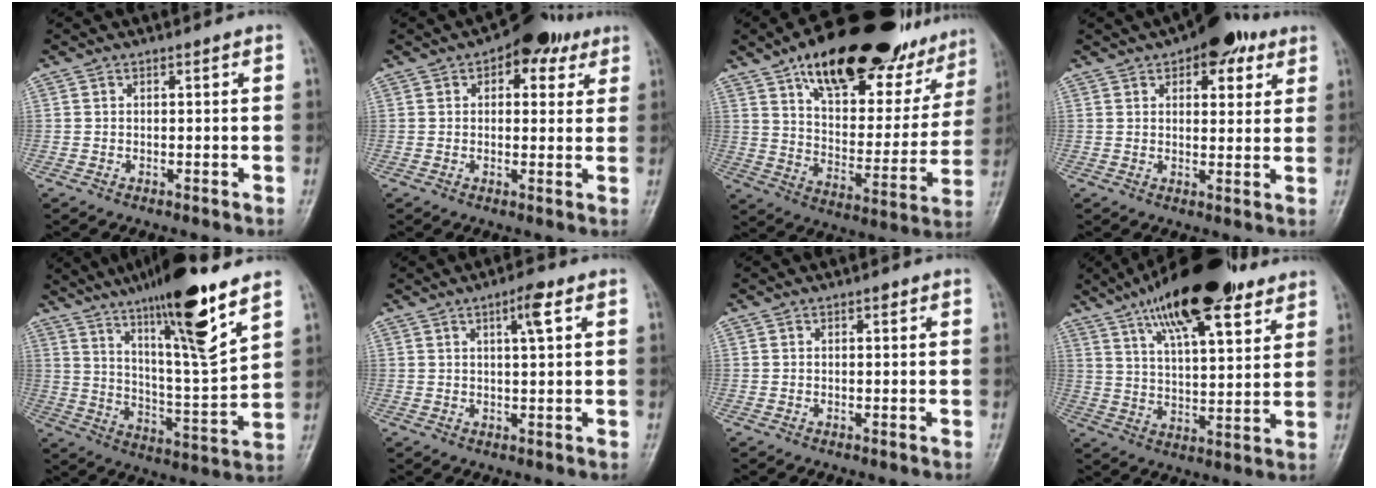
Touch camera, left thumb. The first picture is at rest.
{"total": 8.4, "force": [4.2, 5.1, 5.3], "torque": [-0.028, -0.003, 0.049]}
{"total": 29.9, "force": [19.6, 12.6, 18.9], "torque": [-0.236, -0.041, 0.295]}
{"total": 9.9, "force": [5.4, 5.0, 6.6], "torque": [-0.050, -0.014, 0.069]}
{"total": 19.3, "force": [12.4, 2.0, 14.7], "torque": [-0.227, -0.064, 0.207]}
{"total": 4.2, "force": [1.9, 0.8, 3.7], "torque": [-0.059, -0.002, 0.031]}
{"total": 0.6, "force": [0.3, 0.3, 0.4], "torque": [-0.003, 0.000, 0.002]}
{"total": 20.3, "force": [12.7, 6.7, 14.3], "torque": [-0.212, -0.035, 0.210]}